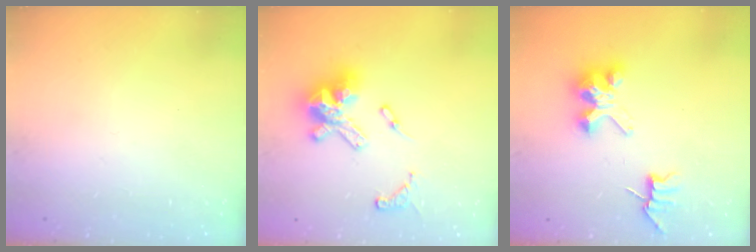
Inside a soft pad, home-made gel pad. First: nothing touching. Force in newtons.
{"total": 15.9, "press": 15.9, "slide": 1.7}
{"total": 7.8, "press": 7.8, "slide": 0.5}